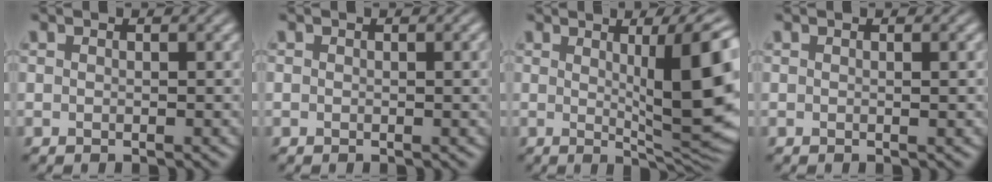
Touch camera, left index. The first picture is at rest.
{"total": 1.1, "force": [0.1, 0.5, 1.0], "torque": [-0.013, -0.003, 0.001]}
{"total": 12.0, "force": [1.9, 2.6, 11.5], "torque": [-0.146, -0.006, 0.036]}
{"total": 0.7, "force": [0.0, 0.1, 0.7], "torque": [-0.008, 0.001, 0.000]}